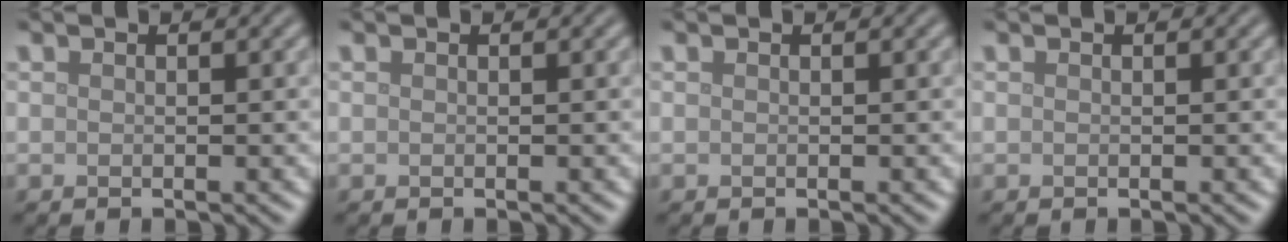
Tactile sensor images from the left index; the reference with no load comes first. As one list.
[{"total": 0.0}, {"total": 0.0}, {"total": 0.0}]